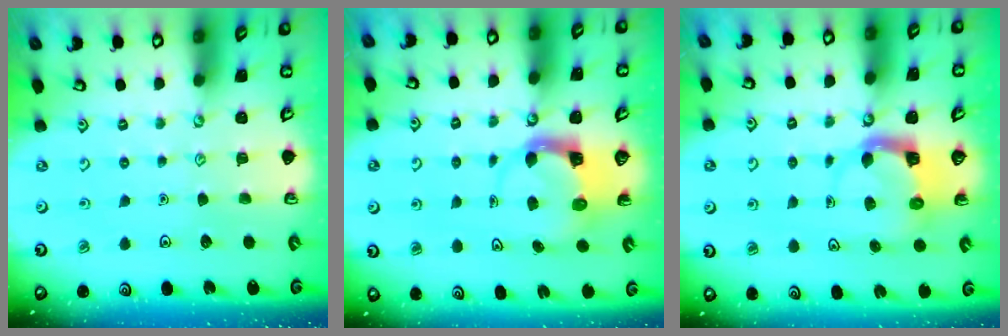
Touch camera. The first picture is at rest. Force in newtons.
{"total": 3.7, "press": 3.7, "slide": 0.5}
{"total": 3.8, "press": 3.7, "slide": 0.7}